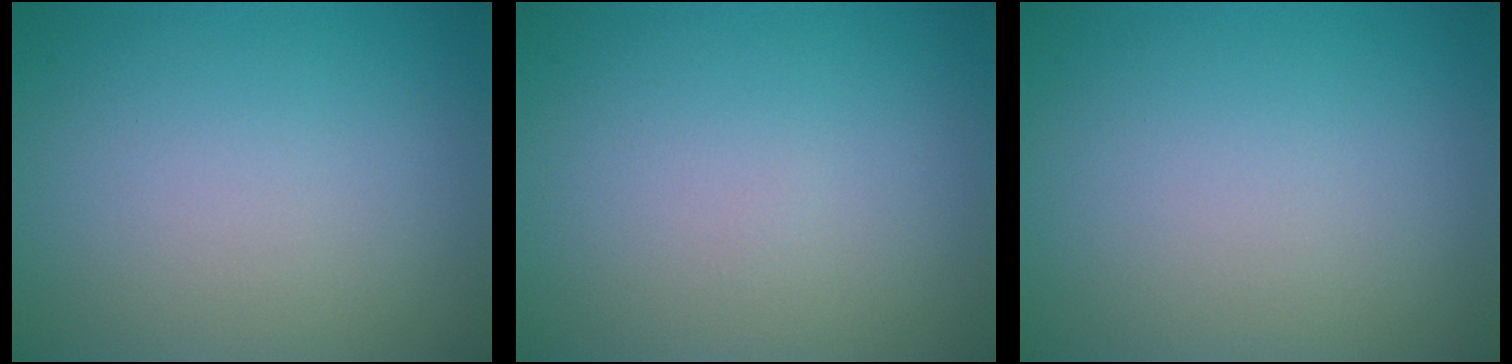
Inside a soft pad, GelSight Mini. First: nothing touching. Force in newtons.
{"total": 0.0}
{"total": 0.0}